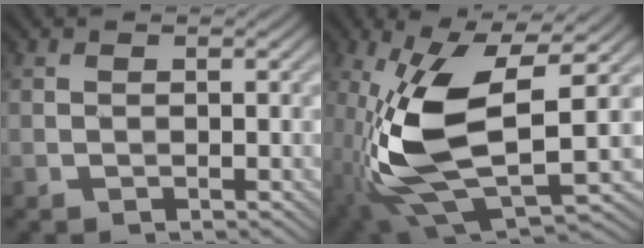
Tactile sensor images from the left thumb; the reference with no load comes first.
{"total": 14.6, "force": [-1.3, 6.2, 13.2], "torque": [-0.290, -0.013, -0.024]}